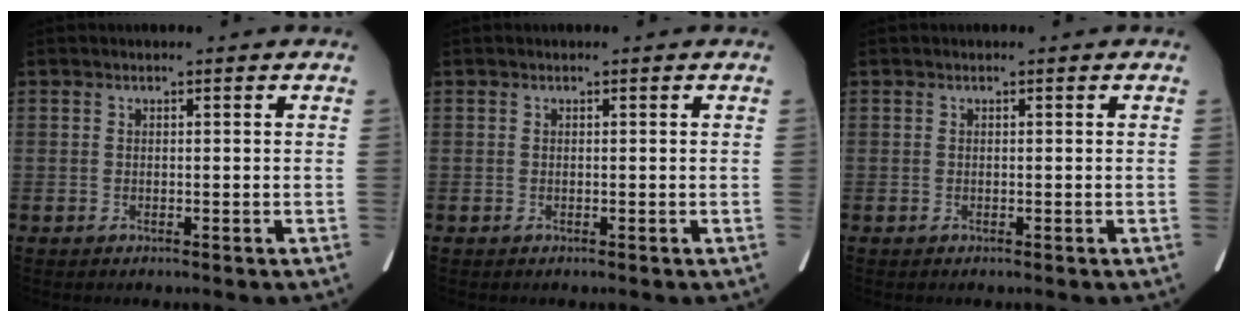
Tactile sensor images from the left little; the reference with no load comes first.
{"total": 0.0}
{"total": 0.0}